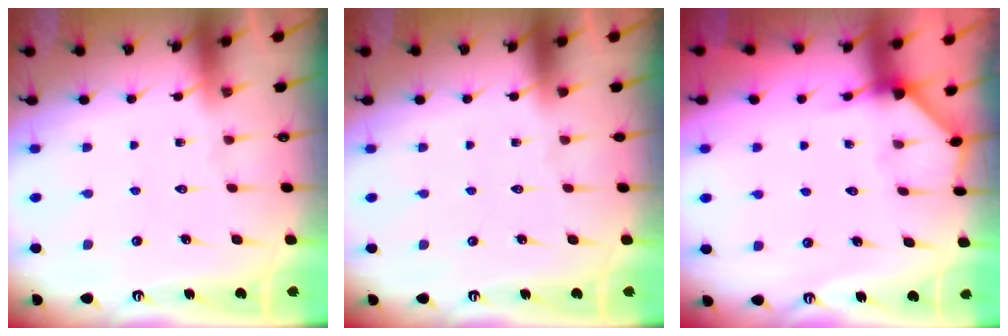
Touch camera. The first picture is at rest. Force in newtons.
{"total": 0.0}
{"total": 2.9, "press": 2.9, "slide": 0.2}